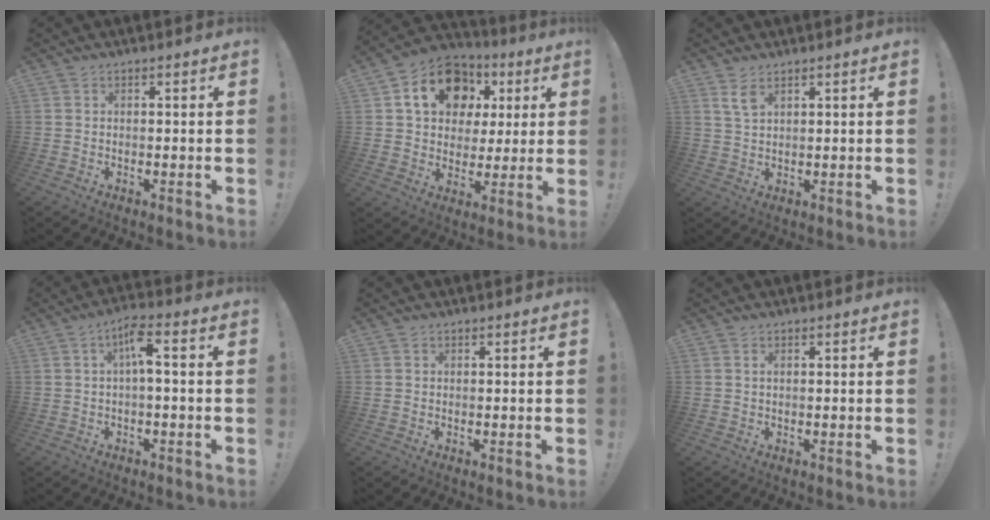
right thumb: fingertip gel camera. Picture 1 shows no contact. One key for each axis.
{"total": 17.6, "fx": 6.9, "fy": 13.0, "fz": 9.6, "tx": -0.145, "ty": -0.015, "tz": 0.135}
{"total": 4.1, "fx": 2.4, "fy": 1.7, "fz": 2.8, "tx": -0.045, "ty": -0.010, "tz": 0.043}
{"total": 6.5, "fx": 0.7, "fy": 1.9, "fz": 6.1, "tx": -0.100, "ty": 0.000, "tz": 0.008}
{"total": 0.0}
{"total": 0.7, "fx": 0.2, "fy": 0.1, "fz": 0.7, "tx": -0.014, "ty": 0.002, "tz": 0.004}